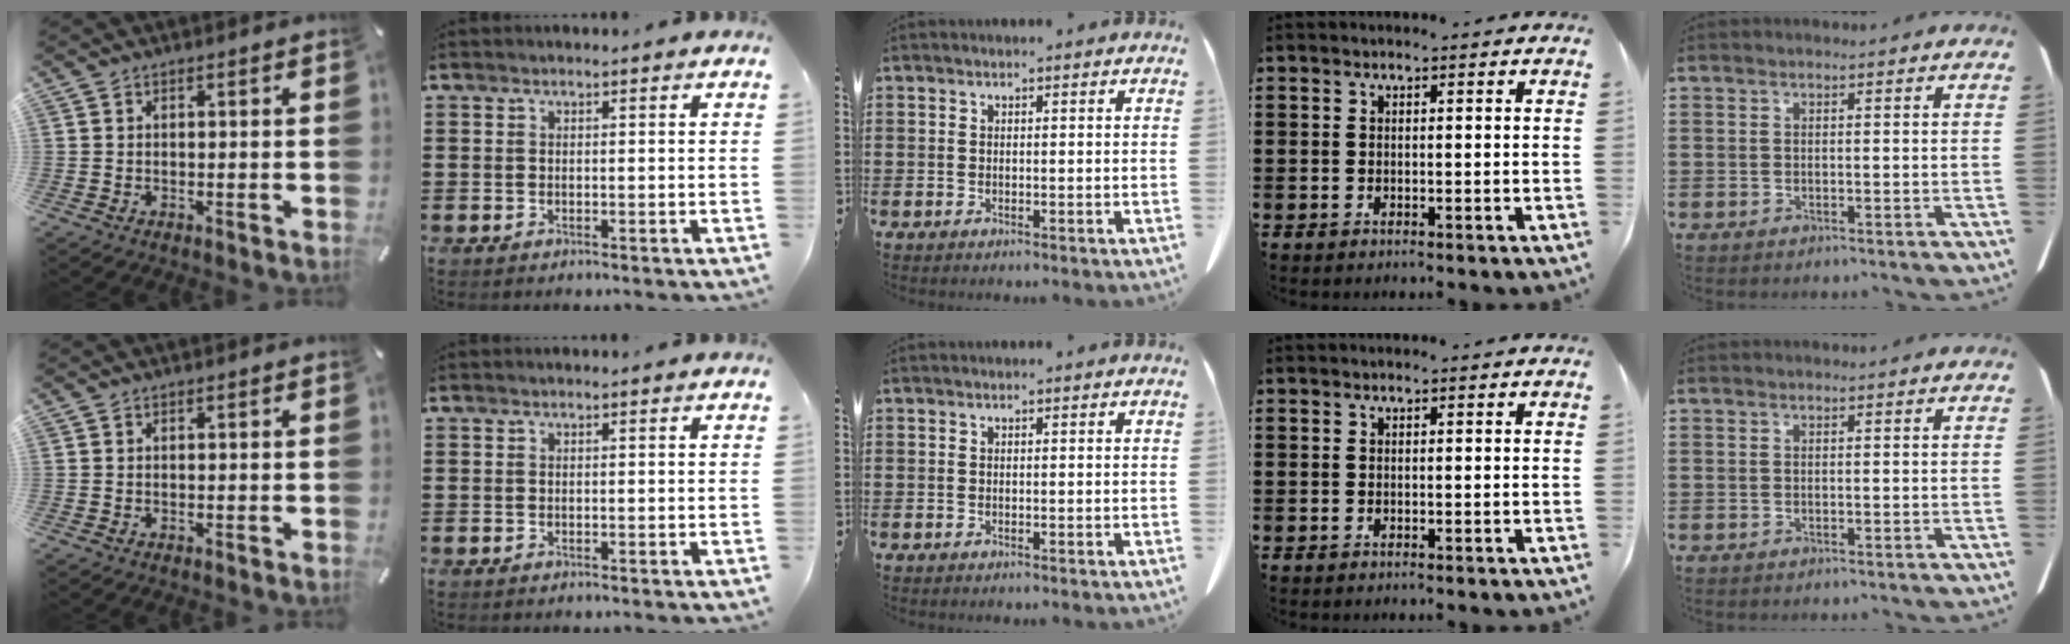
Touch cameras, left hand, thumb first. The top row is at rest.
{}